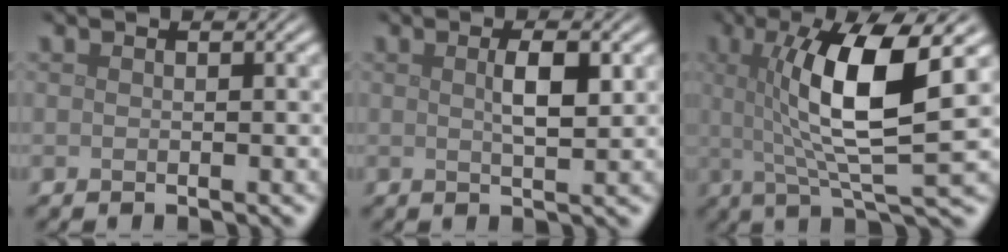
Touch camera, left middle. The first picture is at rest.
{"total": 2.7, "force": [0.7, 0.6, 2.5], "torque": [-0.043, 0.002, 0.012]}
{"total": 9.4, "force": [1.8, 2.1, 9.0], "torque": [-0.137, -0.002, 0.032]}